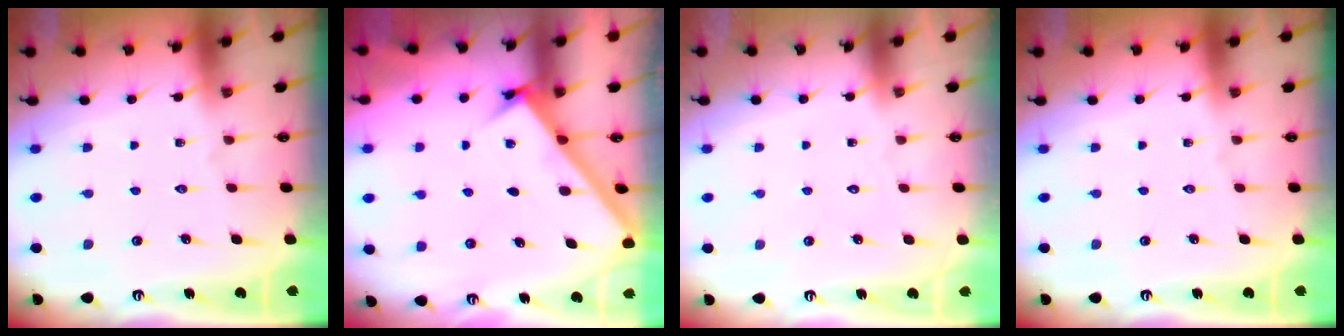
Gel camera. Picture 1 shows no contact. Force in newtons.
{"total": 3.1, "press": 3.1, "slide": 0.2}
{"total": 1.7, "press": 1.7, "slide": 0.1}
{"total": 0.0}